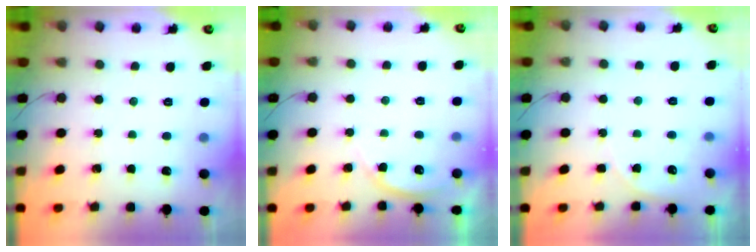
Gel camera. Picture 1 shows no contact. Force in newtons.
{"total": 3.6, "press": 3.4, "slide": 1.2}
{"total": 4.9, "press": 4.8, "slide": 0.5}